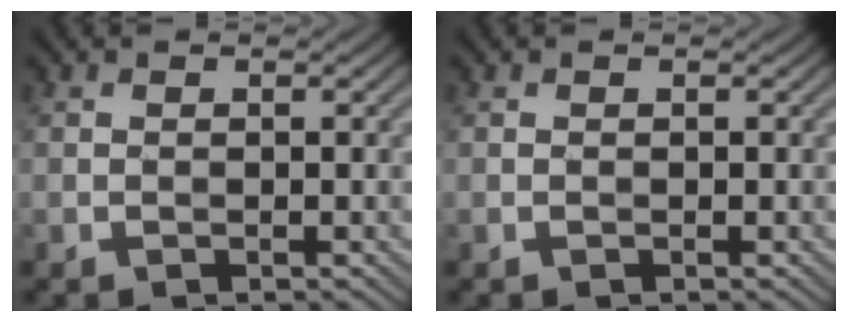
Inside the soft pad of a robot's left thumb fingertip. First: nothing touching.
{"total": 0.0}